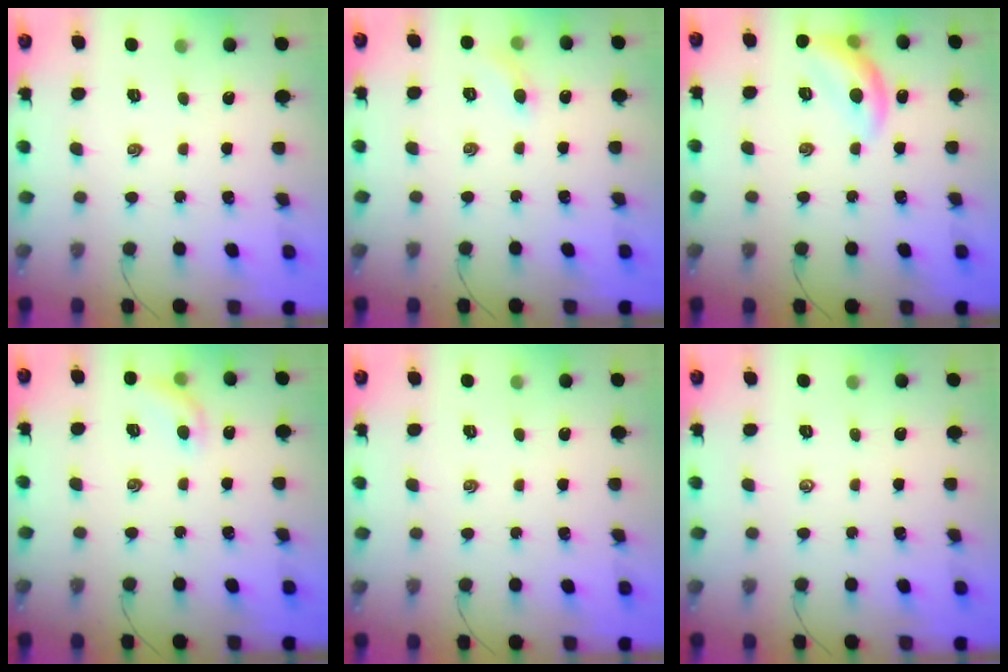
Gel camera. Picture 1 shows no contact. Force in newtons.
{"total": 4.1, "press": 3.9, "slide": 1.2}
{"total": 11.6, "press": 11.6, "slide": 0.7}
{"total": 7.5, "press": 7.3, "slide": 1.8}
{"total": 0.0}
{"total": 0.0}